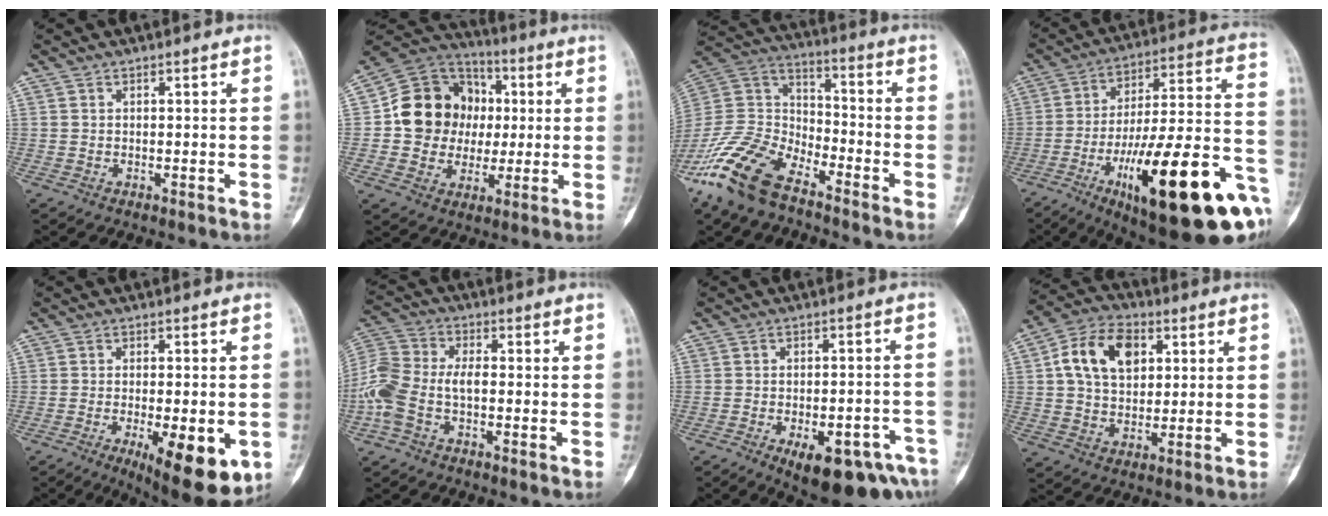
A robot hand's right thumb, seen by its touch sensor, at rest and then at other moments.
{"total": 16.4, "force": [0.8, 14.4, 7.8], "torque": [-0.091, 0.027, 0.015]}
{"total": 17.6, "force": [-12.0, 8.4, 9.8], "torque": [-0.195, 0.061, -0.235]}
{"total": 31.8, "force": [-12.5, 8.2, 28.1], "torque": [-0.377, 0.038, -0.182]}
{"total": 15.3, "force": [-5.6, 5.3, 13.2], "torque": [-0.157, -0.007, -0.065]}
{"total": 10.7, "force": [-2.6, 6.1, 8.5], "torque": [-0.192, 0.029, -0.058]}
{"total": 14.8, "force": [-8.2, 5.4, 11.1], "torque": [-0.115, 0.037, -0.102]}
{"total": 13.0, "force": [3.4, 8.9, 8.8], "torque": [-0.133, 0.006, 0.053]}